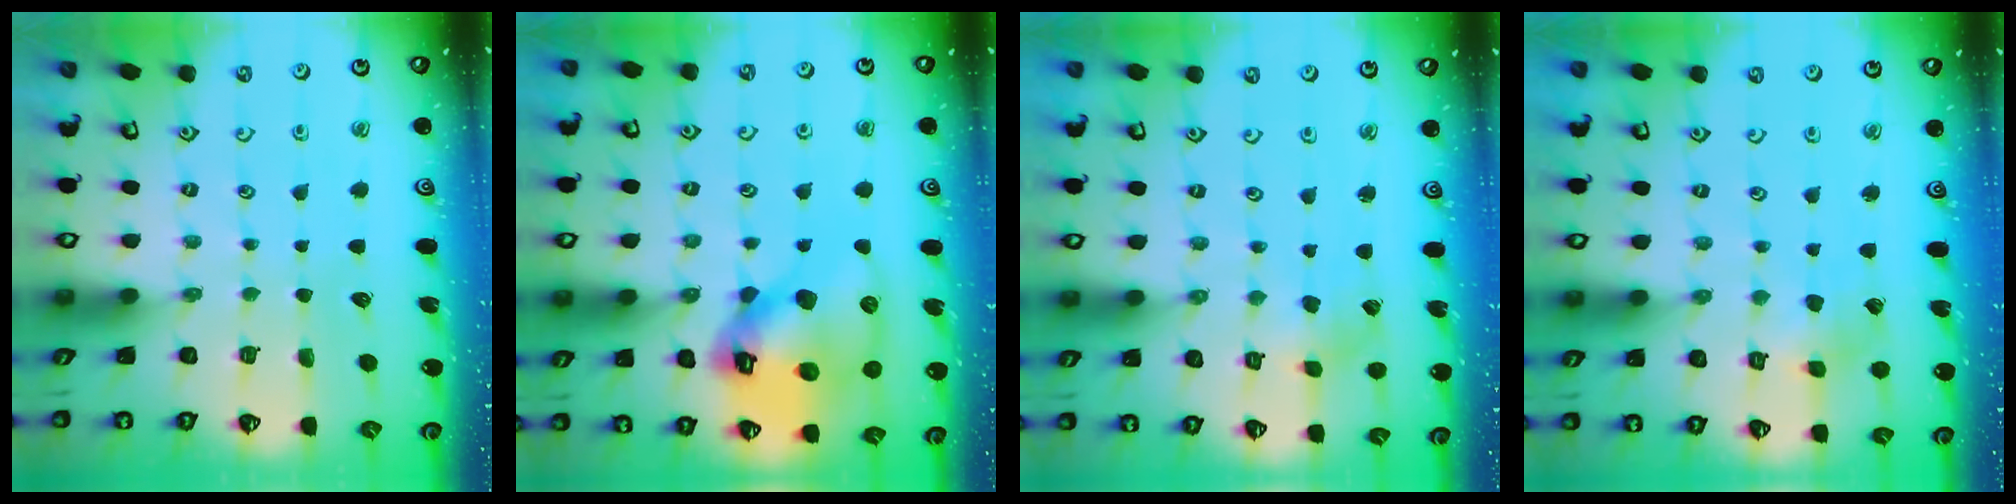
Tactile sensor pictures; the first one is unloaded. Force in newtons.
{"total": 20.9, "press": 20.7, "slide": 2.7}
{"total": 1.7, "press": 1.7, "slide": 0.3}
{"total": 3.2, "press": 3.2, "slide": 0.3}